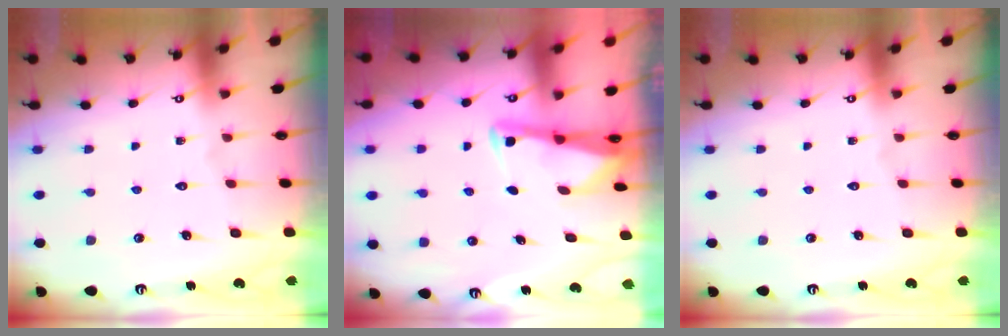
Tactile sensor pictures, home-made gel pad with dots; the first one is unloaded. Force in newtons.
{"total": 2.9, "press": 2.9, "slide": 0.2}
{"total": 0.0}